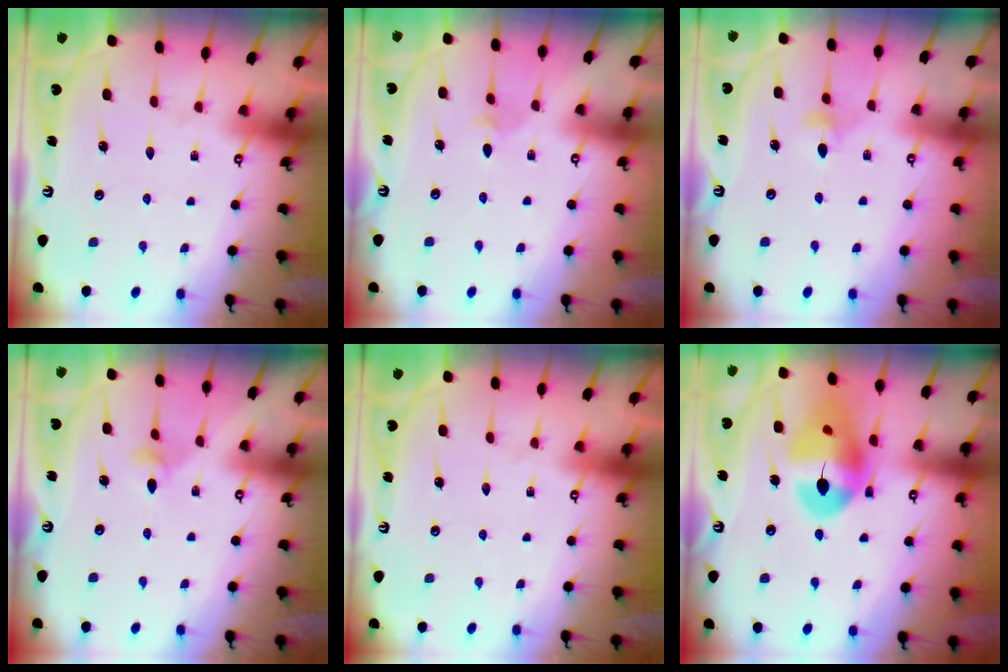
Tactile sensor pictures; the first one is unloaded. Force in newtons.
{"total": 3.4, "press": 3.3, "slide": 0.9}
{"total": 3.7, "press": 3.6, "slide": 0.8}
{"total": 4.3, "press": 4.2, "slide": 0.6}
{"total": 0.0}
{"total": 16.8, "press": 16.7, "slide": 2.3}